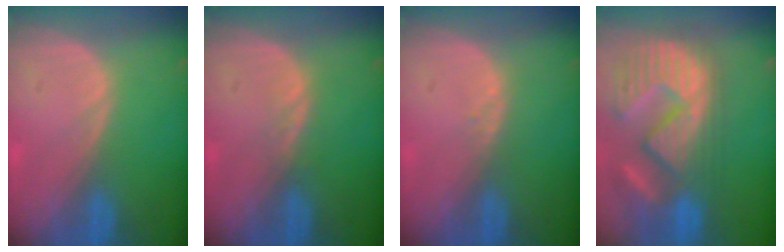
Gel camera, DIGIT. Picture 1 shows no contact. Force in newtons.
{"total": 1.1, "press": 1.0, "slide": 0.2}
{"total": 0.7, "press": 0.5, "slide": 0.5}
{"total": 14.4, "press": 12.2, "slide": 7.6}